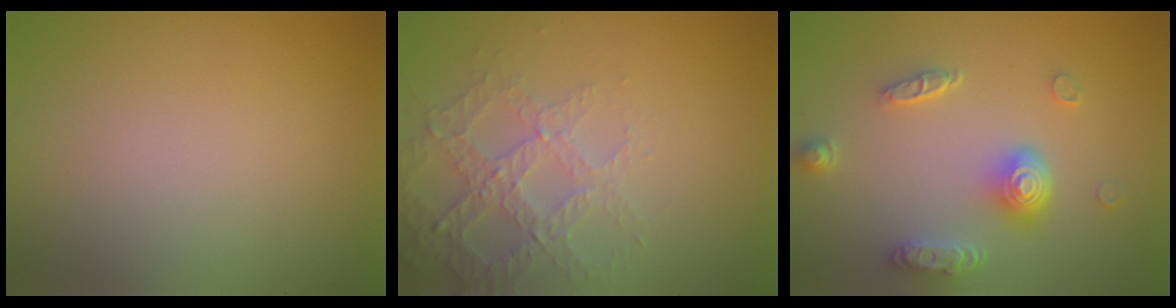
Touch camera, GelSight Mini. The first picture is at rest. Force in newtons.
{"total": 3.7, "press": 3.5, "slide": 1.1}
{"total": 4.6, "press": 3.6, "slide": 2.9}